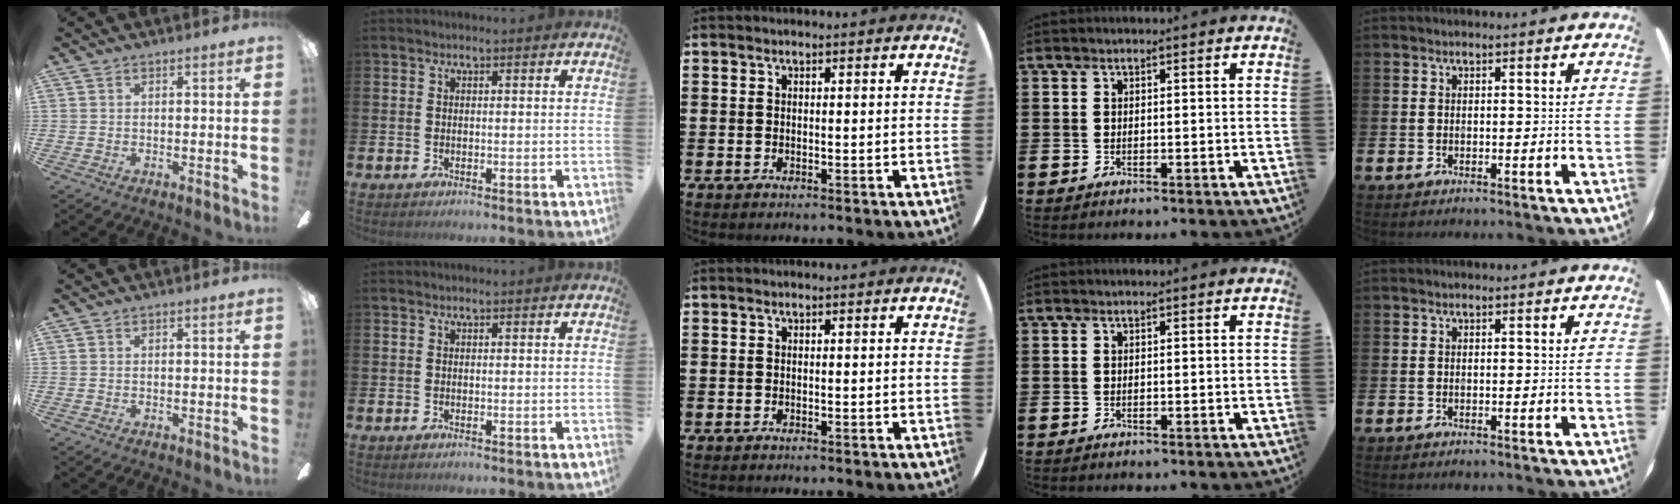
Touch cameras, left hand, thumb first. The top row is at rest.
{}